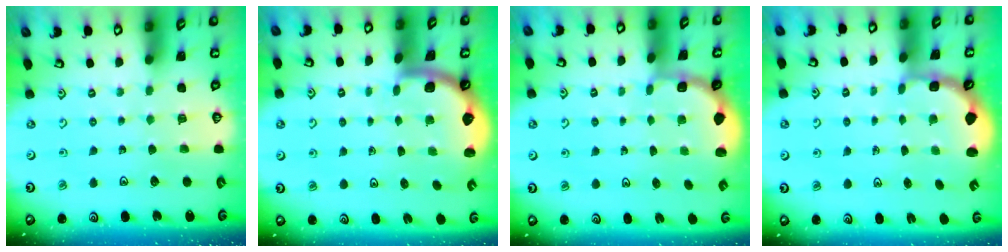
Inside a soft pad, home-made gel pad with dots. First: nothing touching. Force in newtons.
{"total": 1.6, "press": 1.6, "slide": 0.1}
{"total": 1.9, "press": 1.7, "slide": 0.8}
{"total": 3.0, "press": 2.0, "slide": 2.2}